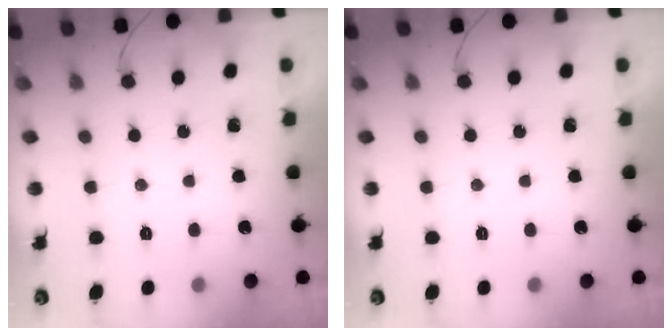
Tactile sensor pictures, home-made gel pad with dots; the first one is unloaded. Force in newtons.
{"total": 0.0}